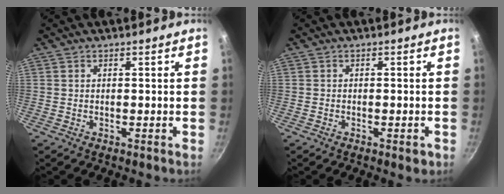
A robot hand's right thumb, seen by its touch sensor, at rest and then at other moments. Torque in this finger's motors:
{"motor_torque": [-0.27, -0.01, 0.01, -0.07, 0.01]}